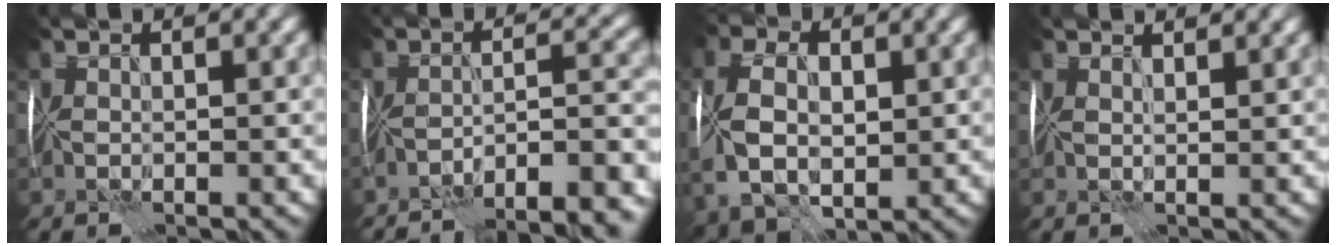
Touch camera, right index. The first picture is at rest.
{"total": 11.6, "force": [-10.1, 1.7, 5.5], "torque": [-0.056, 0.008, -0.115]}
{"total": 8.3, "force": [-0.5, 5.4, 6.3], "torque": [-0.145, -0.003, 0.004]}
{"total": 2.5, "force": [2.3, 0.0, 1.0], "torque": [-0.018, 0.005, 0.027]}